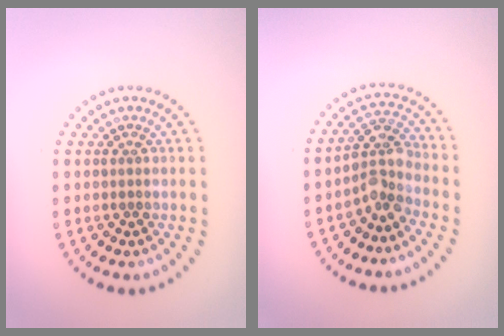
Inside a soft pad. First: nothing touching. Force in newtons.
{"total": 3.2, "press": 2.7, "slide": 1.8}